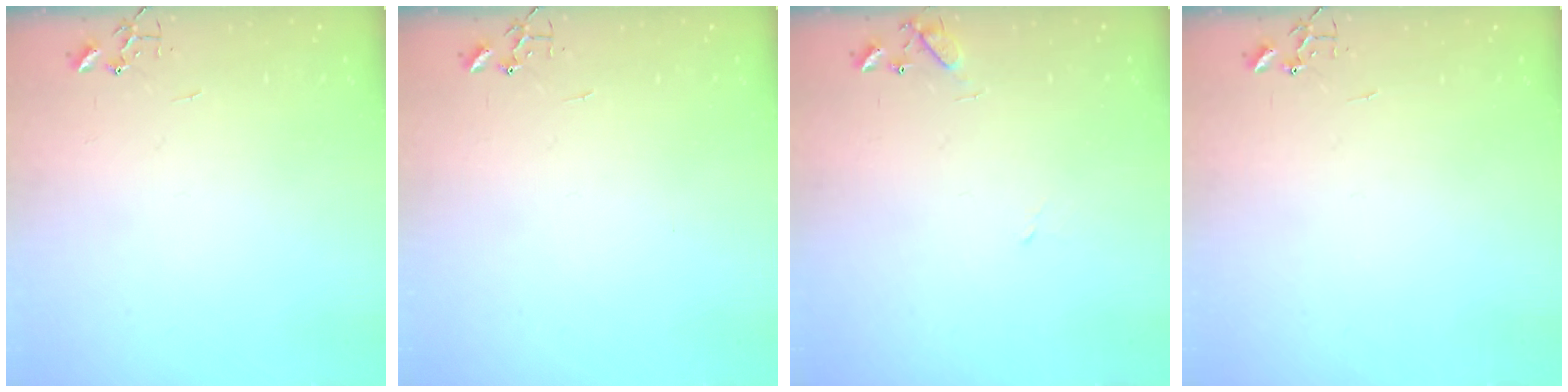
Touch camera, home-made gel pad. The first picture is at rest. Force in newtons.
{"total": 0.0}
{"total": 8.6, "press": 8.5, "slide": 1.1}
{"total": 0.0}